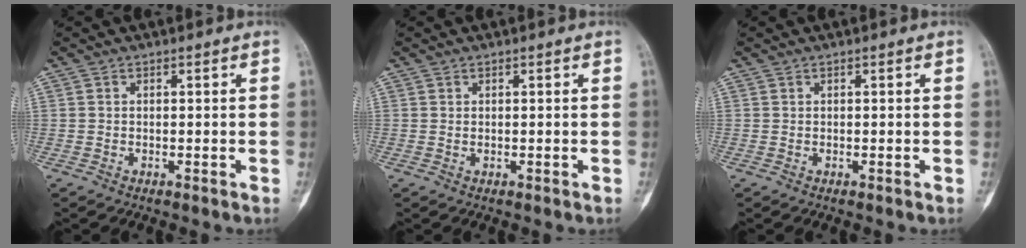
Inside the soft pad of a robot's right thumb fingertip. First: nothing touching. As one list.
[{"total": 0.0}, {"total": 0.0}]